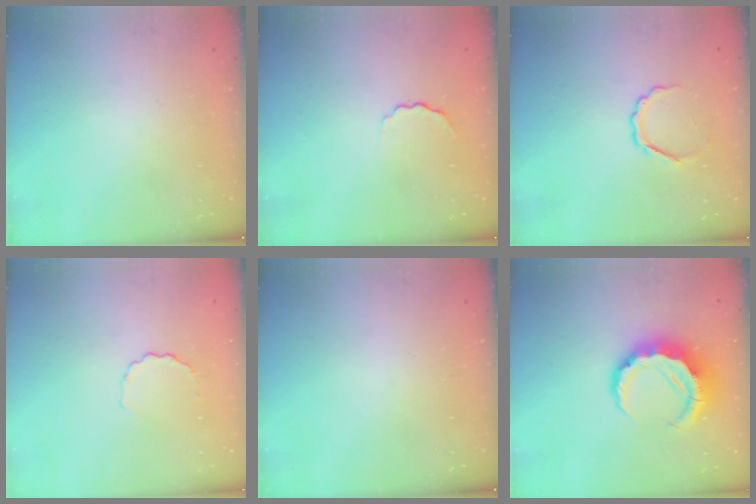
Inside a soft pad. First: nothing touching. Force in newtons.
{"total": 2.5, "press": 2.4, "slide": 0.6}
{"total": 3.6, "press": 3.5, "slide": 0.6}
{"total": 2.7, "press": 2.5, "slide": 1.0}
{"total": 0.0}
{"total": 9.5, "press": 9.3, "slide": 1.7}